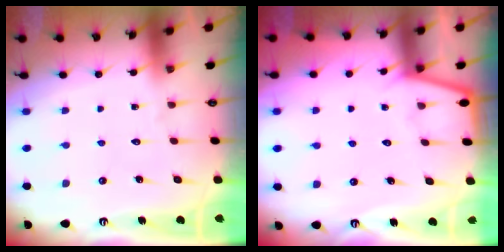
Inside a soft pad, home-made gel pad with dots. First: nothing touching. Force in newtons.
{"total": 3.8, "press": 3.8, "slide": 0.5}